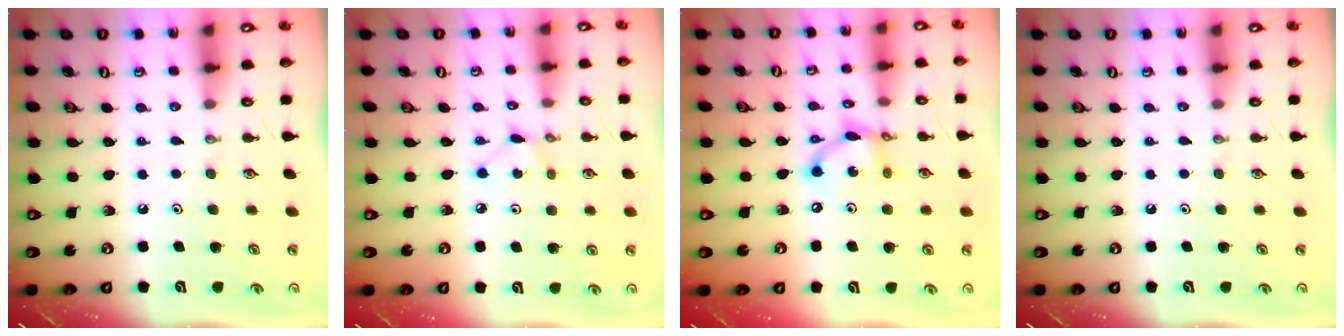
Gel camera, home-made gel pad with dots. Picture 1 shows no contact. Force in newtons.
{"total": 2.9, "press": 2.9, "slide": 0.3}
{"total": 11.0, "press": 10.9, "slide": 0.9}
{"total": 0.0}